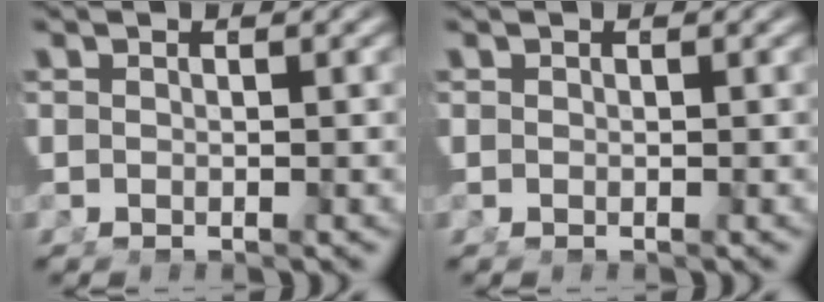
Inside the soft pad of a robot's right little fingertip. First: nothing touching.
{"total": 0.0}